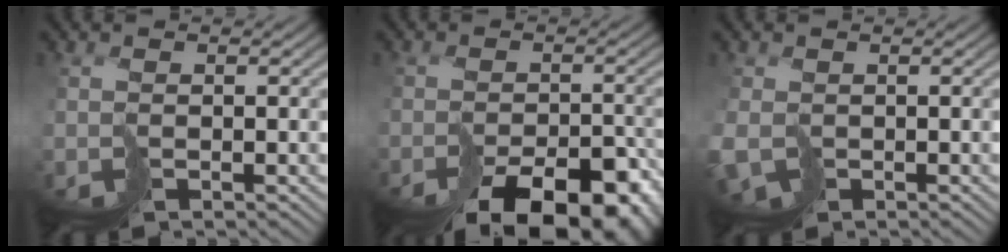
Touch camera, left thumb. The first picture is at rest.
{"total": 13.3, "force": [-9.8, 6.1, 6.6], "torque": [-0.080, -0.028, -0.102]}
{"total": 3.2, "force": [-1.0, 2.4, 1.9], "torque": [-0.046, -0.014, -0.014]}